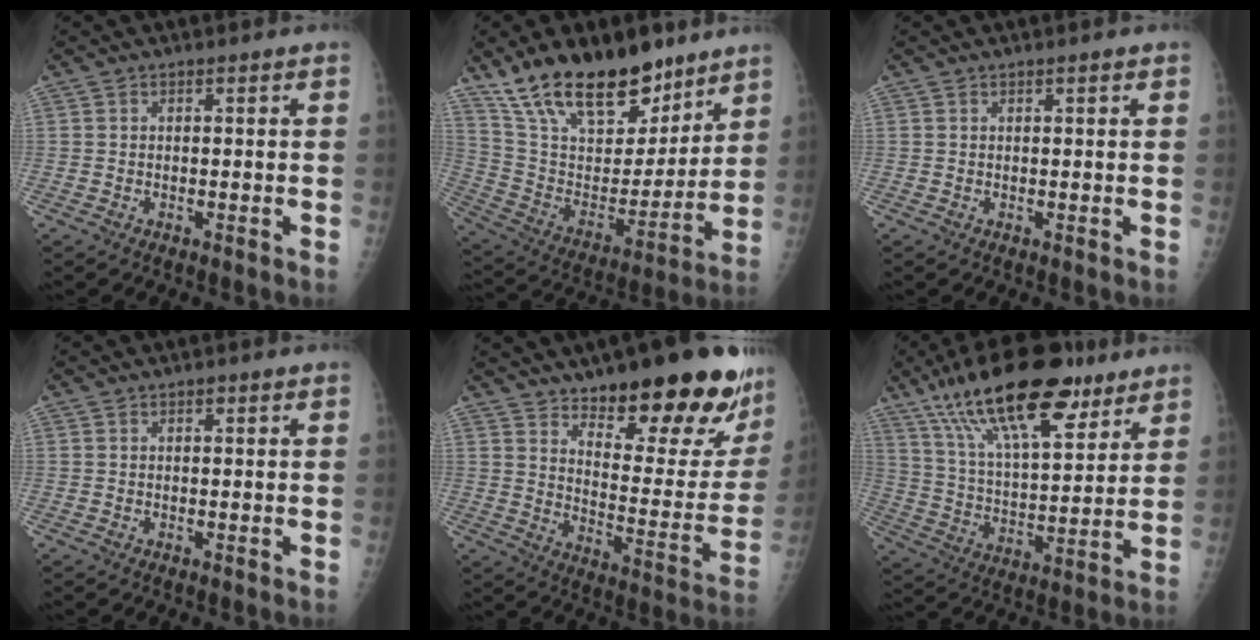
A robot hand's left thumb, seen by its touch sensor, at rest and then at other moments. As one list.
[{"total": 24.9, "force": [18.0, 10.9, 13.3], "torque": [-0.196, -0.073, 0.313]}, {"total": 0.7, "force": [0.6, 0.2, 0.4], "torque": [-0.004, -0.002, 0.008]}, {"total": 0.8, "force": [0.5, 0.4, 0.4], "torque": [-0.002, -0.002, 0.005]}, {"total": 24.9, "force": [17.8, 7.7, 15.6], "torque": [-0.171, -0.107, 0.248]}, {"total": 23.9, "force": [15.3, 8.6, 16.2], "torque": [-0.252, -0.041, 0.264]}]